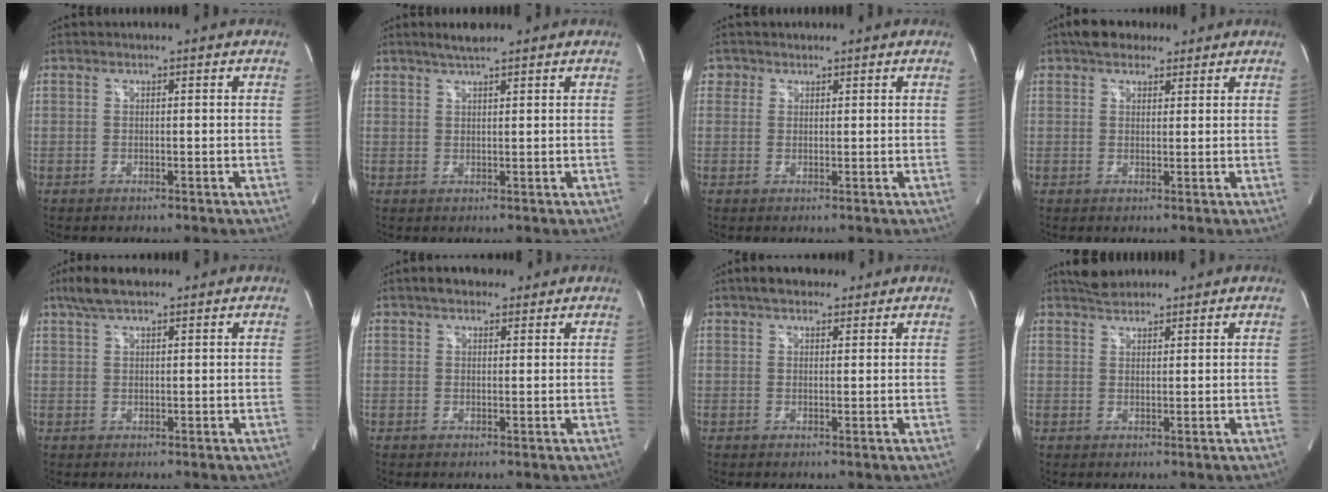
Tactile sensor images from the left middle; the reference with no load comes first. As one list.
[{"total": 3.0, "force": [2.4, 0.2, 1.7], "torque": [-0.040, 0.007, 0.046]}, {"total": 1.5, "force": [0.9, 1.2, -0.1], "torque": [0.015, 0.004, 0.010]}, {"total": 5.3, "force": [4.0, 2.8, 2.2], "torque": [-0.038, 0.024, 0.068]}, {"total": 4.8, "force": [3.5, 1.4, 3.0], "torque": [-0.068, 0.021, 0.066]}, {"total": 4.4, "force": [3.2, 2.2, 2.2], "torque": [-0.041, 0.020, 0.053]}, {"total": 5.0, "force": [3.7, 2.3, 2.5], "torque": [-0.046, 0.023, 0.062]}, {"total": 3.5, "force": [3.1, 1.2, 0.9], "torque": [-0.021, 0.018, 0.055]}]